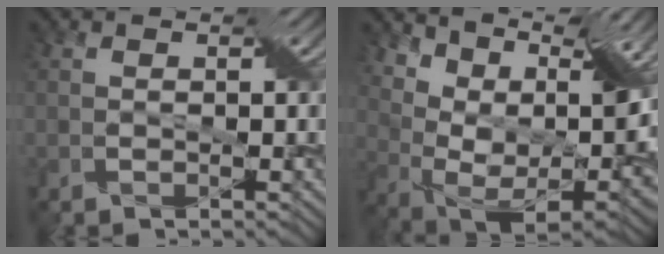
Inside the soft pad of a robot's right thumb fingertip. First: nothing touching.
{"total": 14.5, "force": [9.9, 5.4, 9.1], "torque": [-0.200, 0.025, 0.151]}